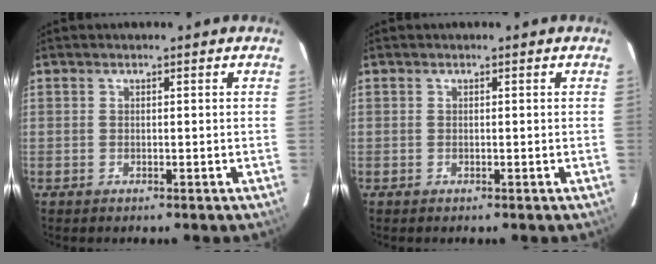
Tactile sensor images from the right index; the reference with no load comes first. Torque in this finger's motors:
{"motor_torque": [0.00, 0.00, 0.03, 0.00]}